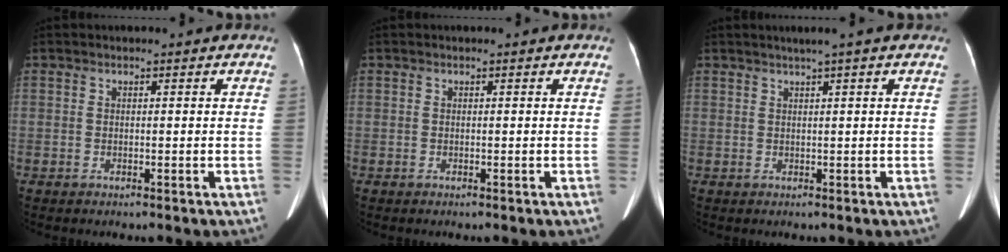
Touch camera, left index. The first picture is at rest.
{"total": 0.0}
{"total": 2.0, "force": [1.4, -0.6, 1.3], "torque": [-0.023, 0.003, 0.027]}